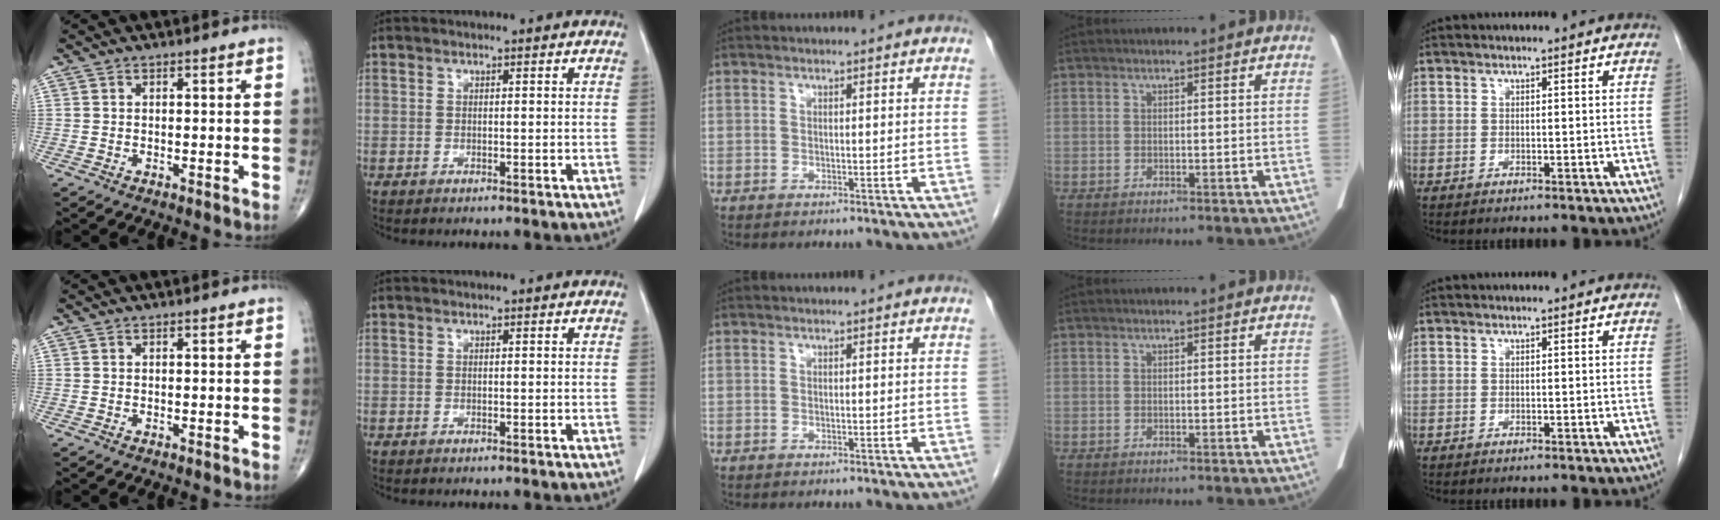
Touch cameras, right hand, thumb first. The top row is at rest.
{}